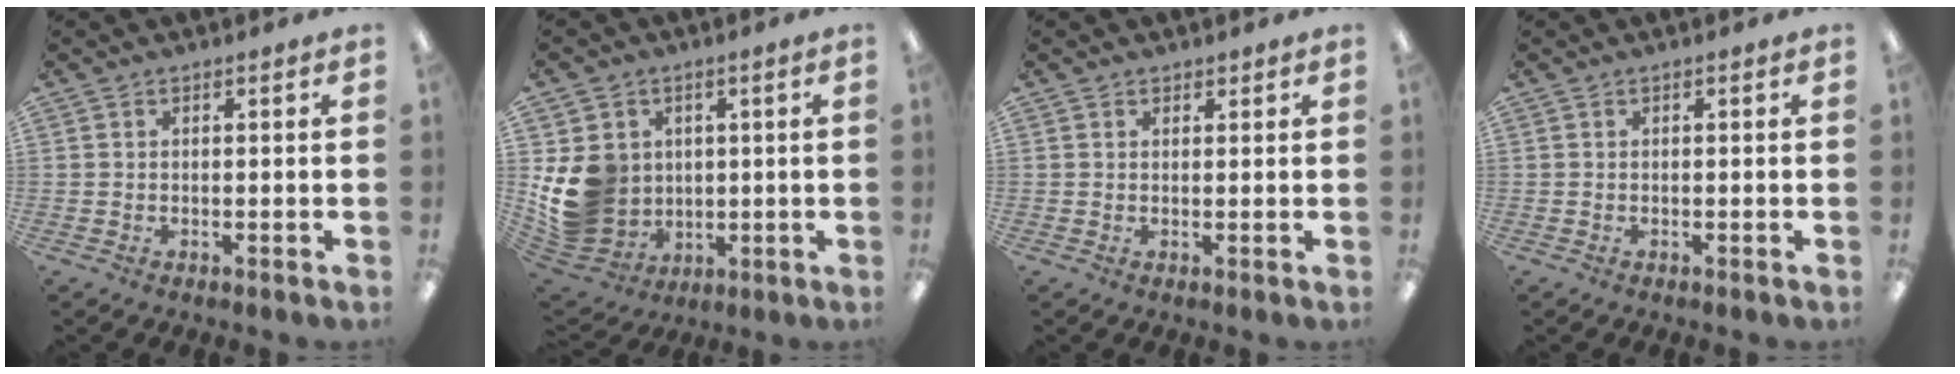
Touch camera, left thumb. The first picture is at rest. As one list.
[{"total": 13.7, "force": [1.1, 12.3, 6.0], "torque": [-0.141, -0.005, 0.033]}, {"total": 1.5, "force": [1.1, 1.0, 0.1], "torque": [0.005, -0.001, 0.018]}, {"total": 0.0}]